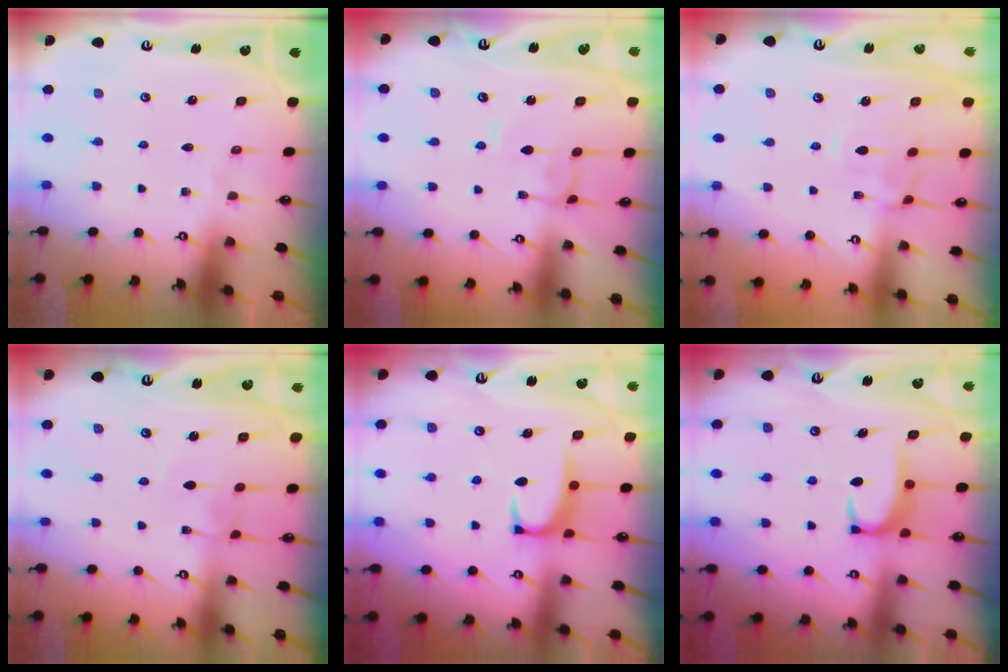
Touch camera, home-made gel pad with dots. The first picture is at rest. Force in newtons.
{"total": 2.0, "press": 2.0, "slide": 0.1}
{"total": 0.7, "press": 0.3, "slide": 0.6}
{"total": 1.5, "press": 1.5, "slide": 0.4}
{"total": 2.3, "press": 2.2, "slide": 0.6}
{"total": 3.4, "press": 3.4, "slide": 0.4}